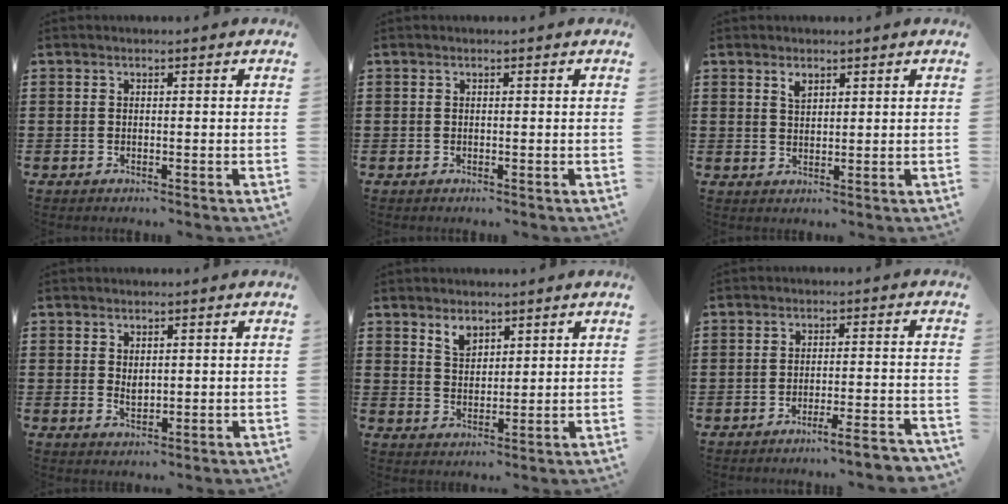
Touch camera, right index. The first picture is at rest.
{"total": 0.0}
{"total": 1.9, "force": [1.5, 0.9, 0.9], "torque": [-0.020, 0.003, 0.027]}
{"total": 1.8, "force": [0.6, 1.0, 1.3], "torque": [-0.027, 0.004, 0.011]}
{"total": 3.2, "force": [2.5, 1.8, 1.1], "torque": [-0.029, 0.004, 0.047]}
{"total": 4.1, "force": [-3.5, -0.3, 2.1], "torque": [-0.033, -0.012, -0.065]}